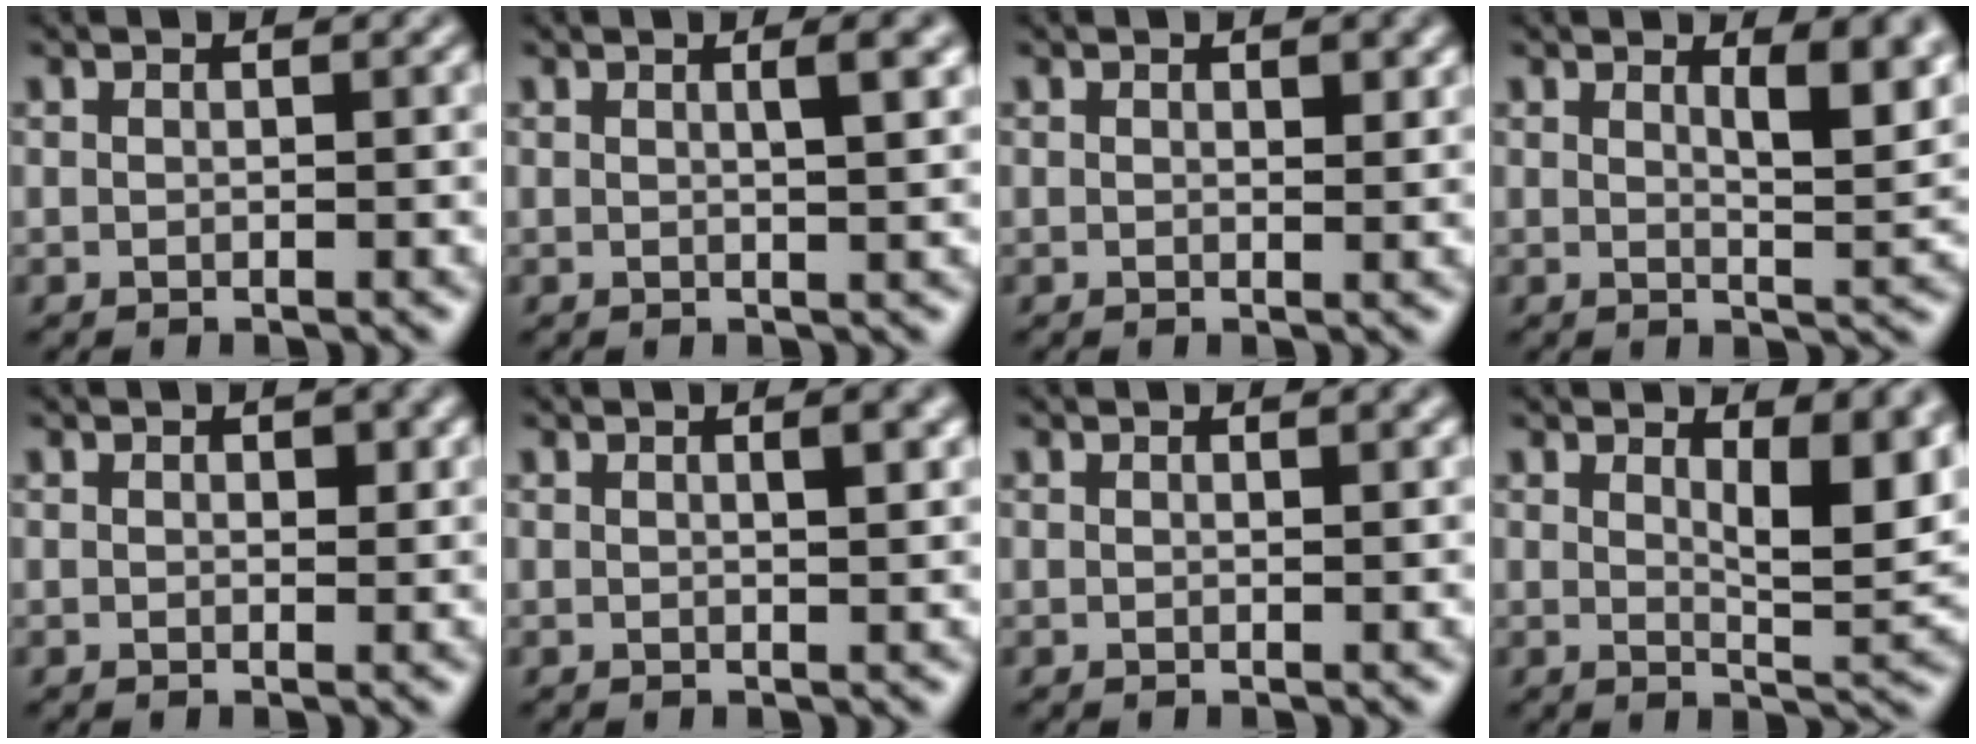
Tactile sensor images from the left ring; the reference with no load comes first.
{"total": 2.4, "force": [0.8, 0.7, 2.1], "torque": [-0.019, 0.007, 0.008]}
{"total": 1.1, "force": [0.5, 0.5, 0.8], "torque": [-0.009, -0.003, 0.009]}
{"total": 4.6, "force": [2.1, 1.4, 3.9], "torque": [-0.048, -0.003, 0.032]}
{"total": 1.1, "force": [0.4, 0.6, 0.8], "torque": [-0.008, -0.003, 0.005]}
{"total": 1.8, "force": [0.7, 0.5, 1.6], "torque": [-0.015, 0.003, 0.008]}
{"total": 0.8, "force": [0.5, 0.1, 0.6], "torque": [-0.007, 0.001, 0.008]}
{"total": 5.3, "force": [2.0, 1.6, 4.6], "torque": [-0.061, -0.008, 0.035]}